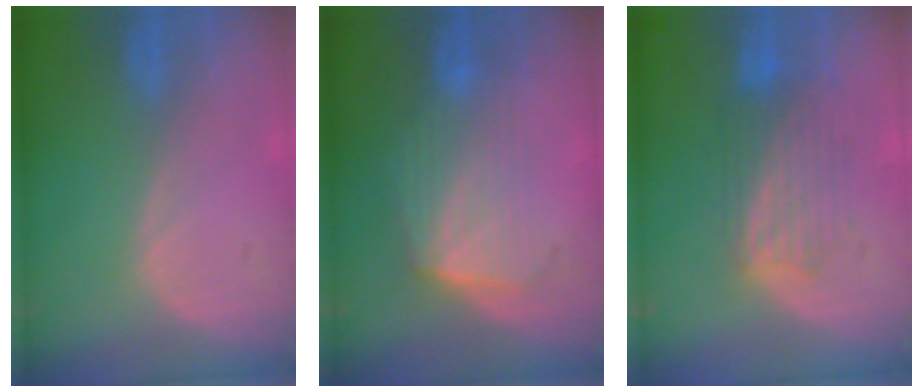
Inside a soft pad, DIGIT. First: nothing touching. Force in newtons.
{"total": 7.3, "press": 6.6, "slide": 3.2}
{"total": 5.9, "press": 5.9, "slide": 0.4}